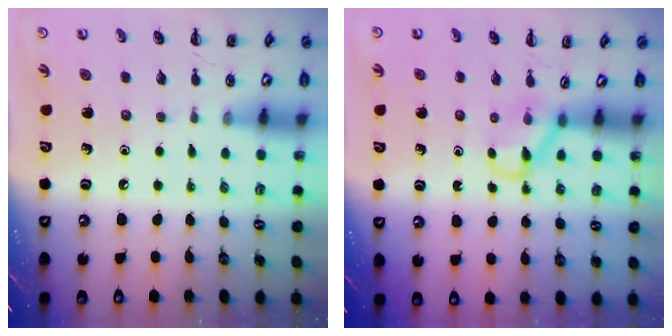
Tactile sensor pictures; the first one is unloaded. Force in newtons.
{"total": 3.4, "press": 3.2, "slide": 1.2}